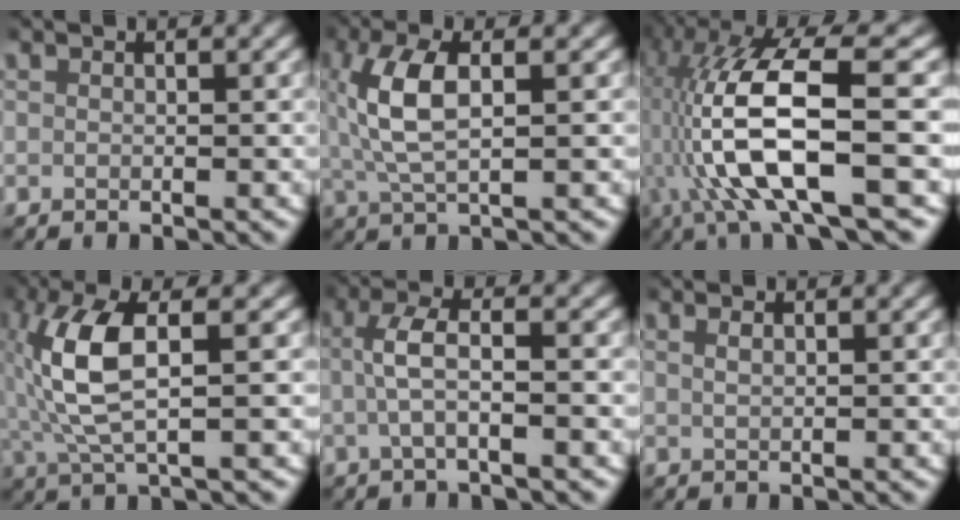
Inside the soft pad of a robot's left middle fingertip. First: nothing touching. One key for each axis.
{"total": 5.4, "fx": 0.9, "fy": 2.0, "fz": 4.9, "tx": -0.105, "ty": 0.005, "tz": 0.019}
{"total": 11.2, "fx": 0.3, "fy": 4.4, "fz": 10.3, "tx": -0.200, "ty": -0.004, "tz": 0.011}
{"total": 6.7, "fx": 0.8, "fy": 2.2, "fz": 6.2, "tx": -0.133, "ty": 0.010, "tz": 0.015}
{"total": 3.0, "fx": -0.5, "fy": 0.6, "fz": 2.9, "tx": -0.060, "ty": 0.008, "tz": -0.015}
{"total": 0.6, "fx": 0.3, "fy": 0.1, "fz": 0.5, "tx": -0.010, "ty": 0.000, "tz": 0.007}